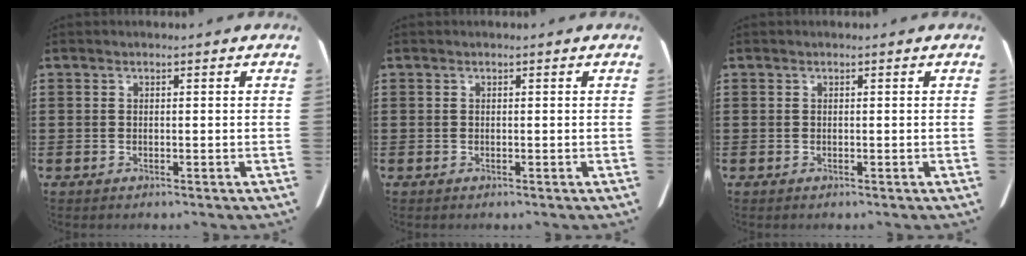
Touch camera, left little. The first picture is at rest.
{"total": 0.0}
{"total": 0.0}